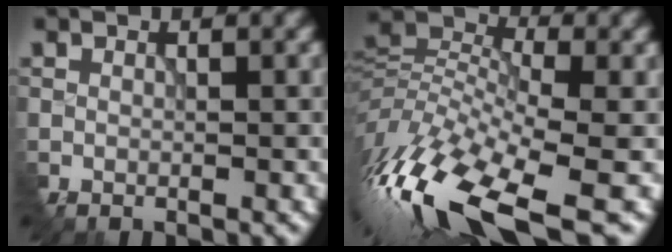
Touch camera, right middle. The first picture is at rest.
{"total": 13.9, "force": [-7.2, 6.2, 10.1], "torque": [-0.241, -0.003, -0.126]}